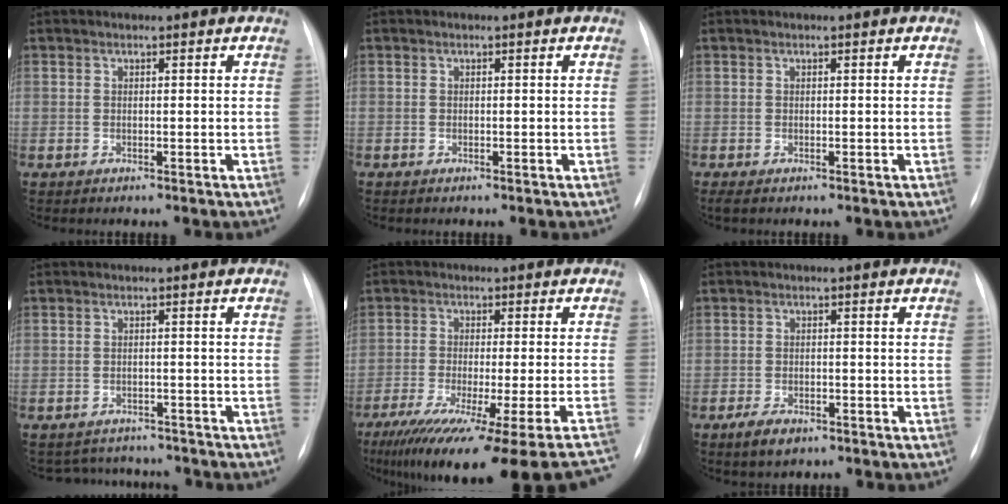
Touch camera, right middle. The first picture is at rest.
{"total": 0.0}
{"total": 0.8, "force": [-0.6, 0.3, 0.5], "torque": [-0.005, -0.002, -0.009]}
{"total": 6.1, "force": [-5.8, 2.0, 0.1], "torque": [0.002, 0.014, -0.071]}
{"total": 27.5, "force": [-23.1, -0.3, 14.9], "torque": [-0.158, -0.083, -0.315]}
{"total": 3.5, "force": [-2.3, 1.6, 2.1], "torque": [-0.045, -0.004, -0.033]}